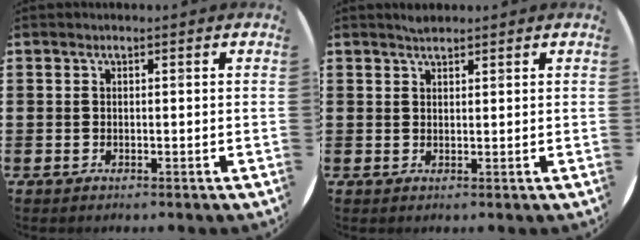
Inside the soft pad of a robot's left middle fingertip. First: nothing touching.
{"total": 1.3, "force": [1.3, 0.2, 0.2], "torque": [-0.005, 0.001, 0.024]}